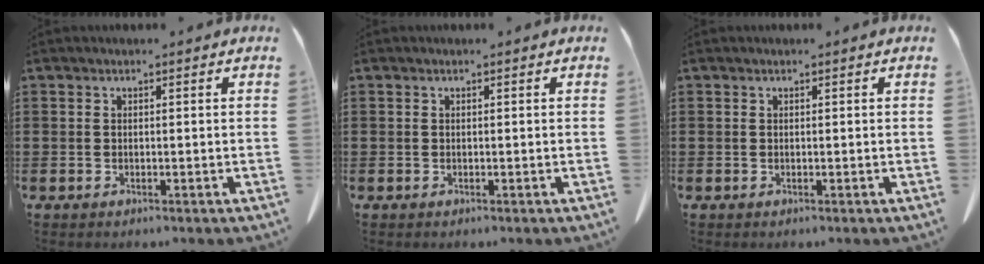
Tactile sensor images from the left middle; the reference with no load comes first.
{"total": 0.0}
{"total": 0.0}